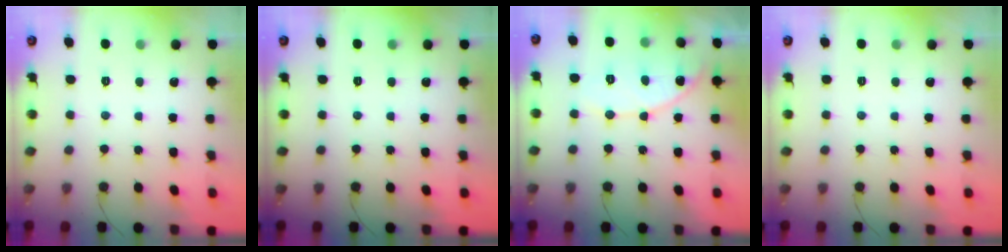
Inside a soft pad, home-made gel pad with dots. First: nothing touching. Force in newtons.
{"total": 0.0}
{"total": 10.6, "press": 10.6, "slide": 0.9}
{"total": 0.0}